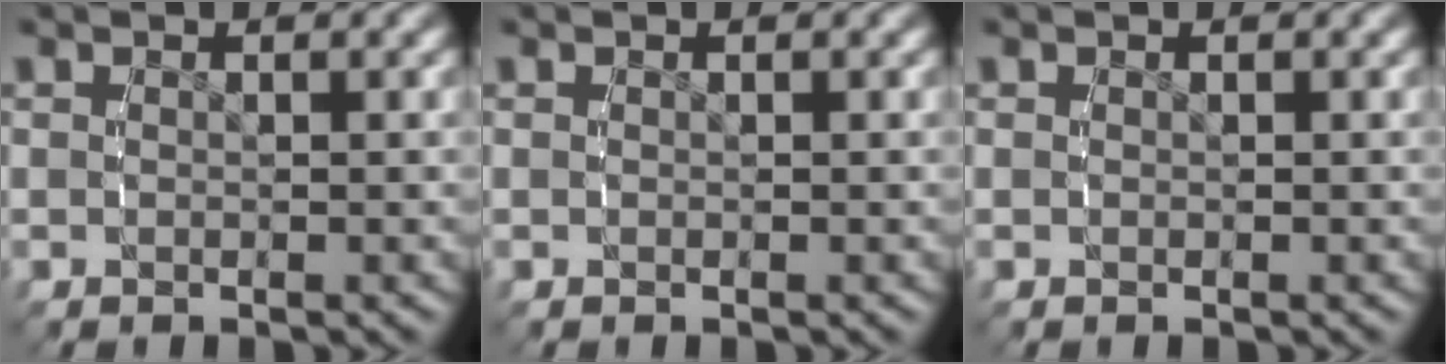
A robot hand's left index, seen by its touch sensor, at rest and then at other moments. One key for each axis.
{"total": 0.0}
{"total": 0.0}